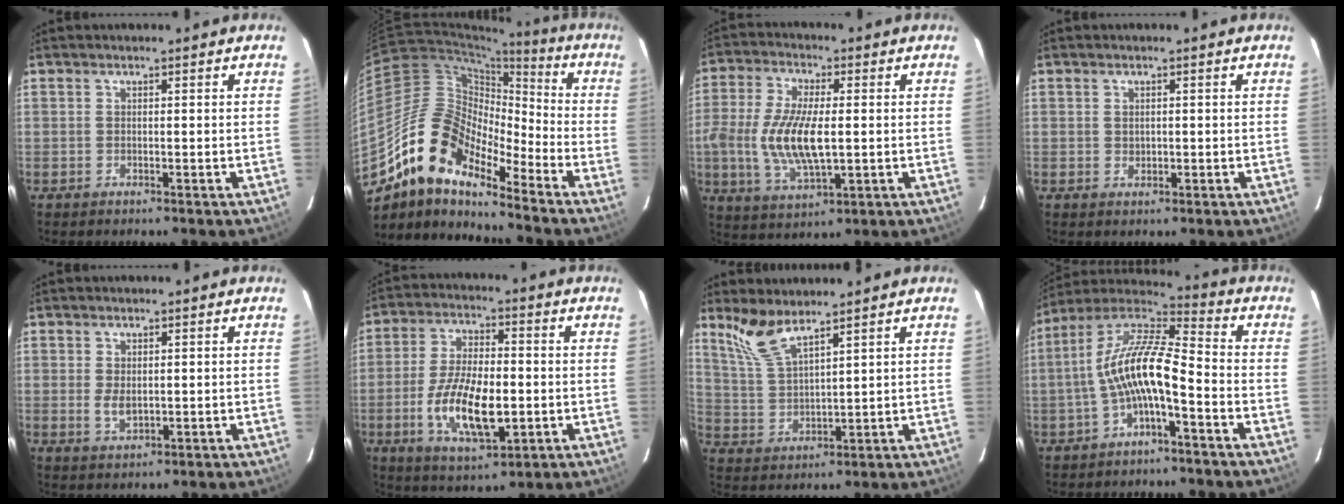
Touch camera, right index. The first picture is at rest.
{"total": 15.4, "force": [-11.6, 5.3, 8.6], "torque": [-0.141, 0.003, -0.235]}
{"total": 13.4, "force": [-1.0, 5.5, 12.1], "torque": [-0.251, -0.007, -0.019]}
{"total": 1.2, "force": [0.2, 1.1, 0.3], "torque": [-0.003, 0.001, 0.006]}
{"total": 2.9, "force": [0.2, 1.8, 2.3], "torque": [-0.043, -0.004, 0.007]}
{"total": 13.8, "force": [-3.2, 5.9, 12.0], "torque": [-0.240, -0.010, -0.052]}
{"total": 7.3, "force": [5.8, 1.5, 4.1], "torque": [-0.091, 0.001, 0.132]}
{"total": 12.4, "force": [-3.6, 3.2, 11.4], "torque": [-0.233, 0.014, -0.070]}